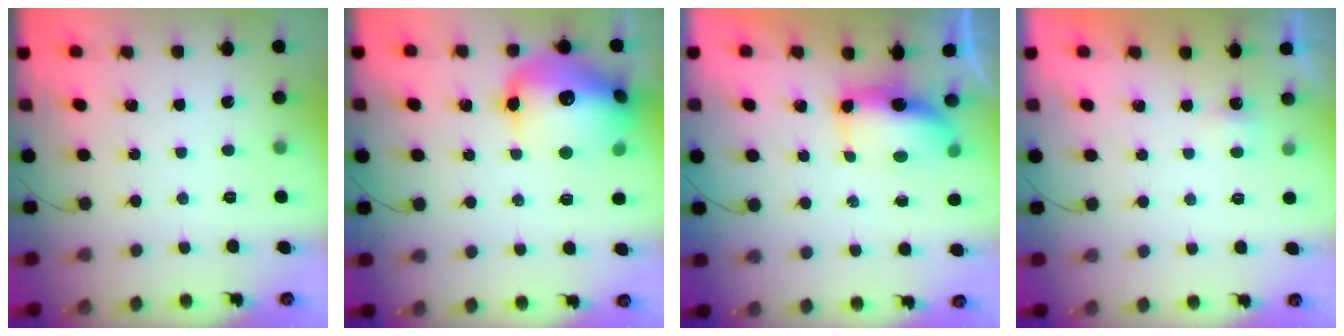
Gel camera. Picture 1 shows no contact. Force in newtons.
{"total": 20.7, "press": 20.5, "slide": 3.3}
{"total": 7.7, "press": 7.4, "slide": 2.0}
{"total": 1.6, "press": 1.5, "slide": 0.6}